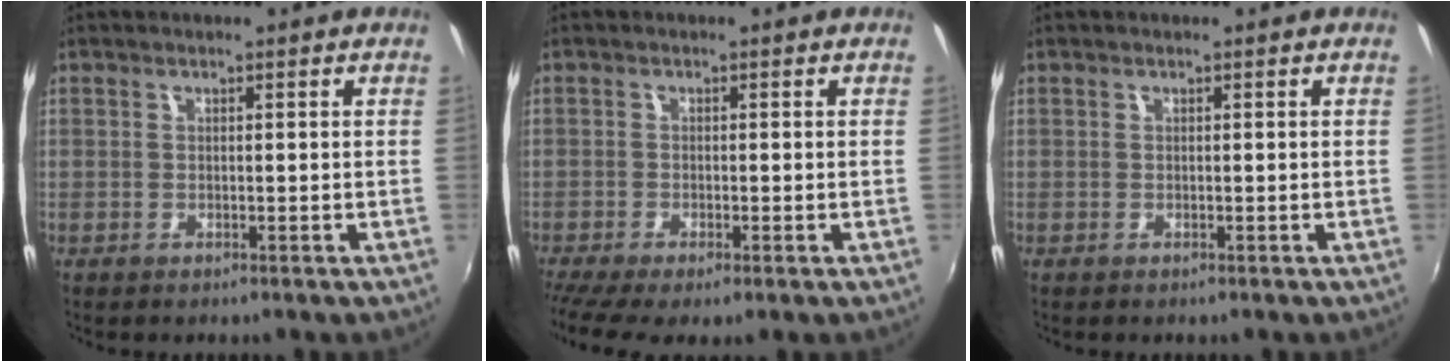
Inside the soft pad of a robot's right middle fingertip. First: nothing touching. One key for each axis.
{"total": 4.0, "fx": -2.7, "fy": 0.3, "fz": 2.9, "tx": -0.065, "ty": -0.021, "tz": -0.048}
{"total": 0.0}